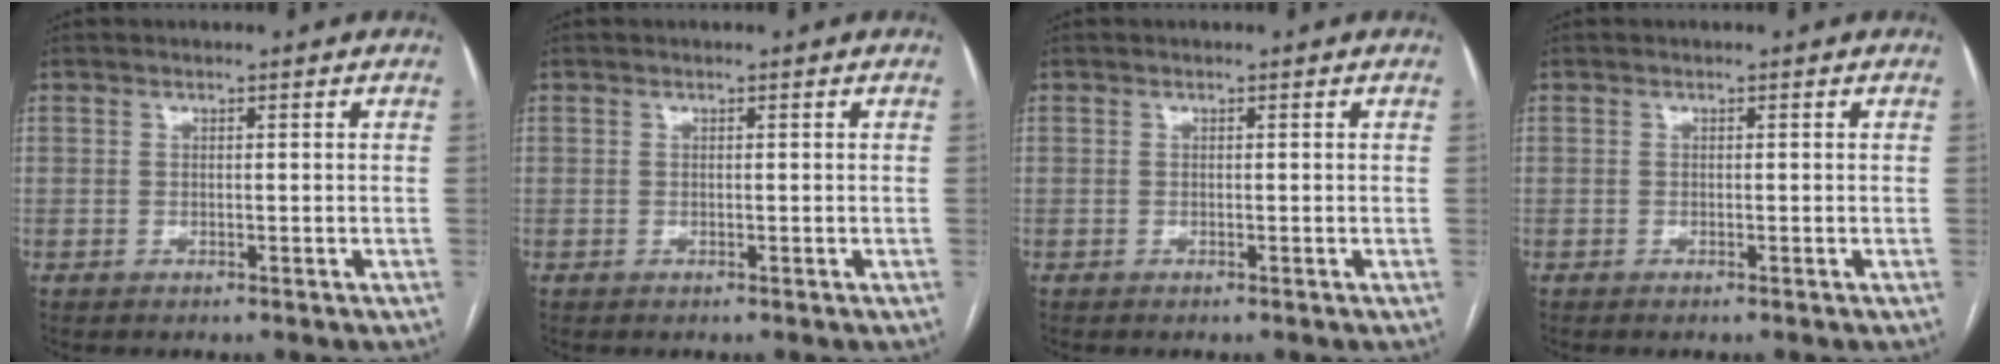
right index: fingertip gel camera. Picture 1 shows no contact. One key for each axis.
{"total": 0.0}
{"total": 0.0}
{"total": 0.0}